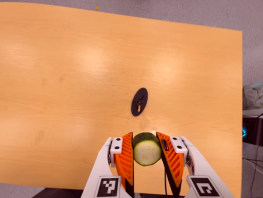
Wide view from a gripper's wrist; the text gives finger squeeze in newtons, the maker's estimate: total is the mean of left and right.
{"total": 10.6, "left": 9.6, "right": 11.6}